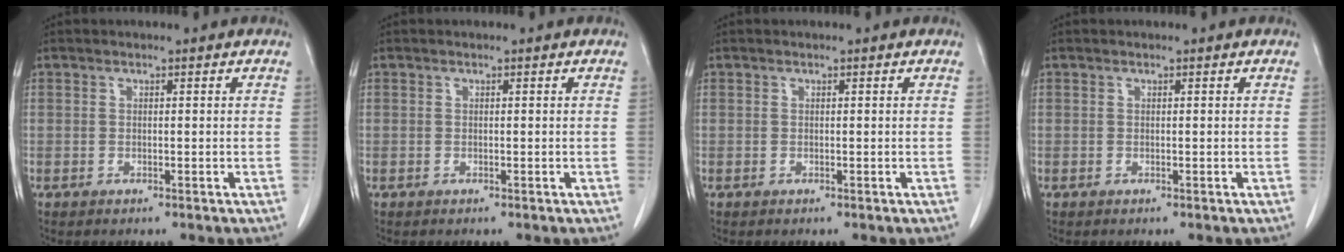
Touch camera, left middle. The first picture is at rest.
{"total": 0.0}
{"total": 0.0}
{"total": 0.0}